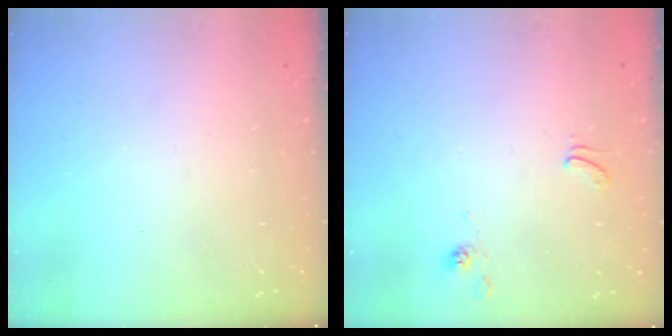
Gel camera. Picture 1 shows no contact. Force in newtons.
{"total": 1.7, "press": 1.6, "slide": 0.6}